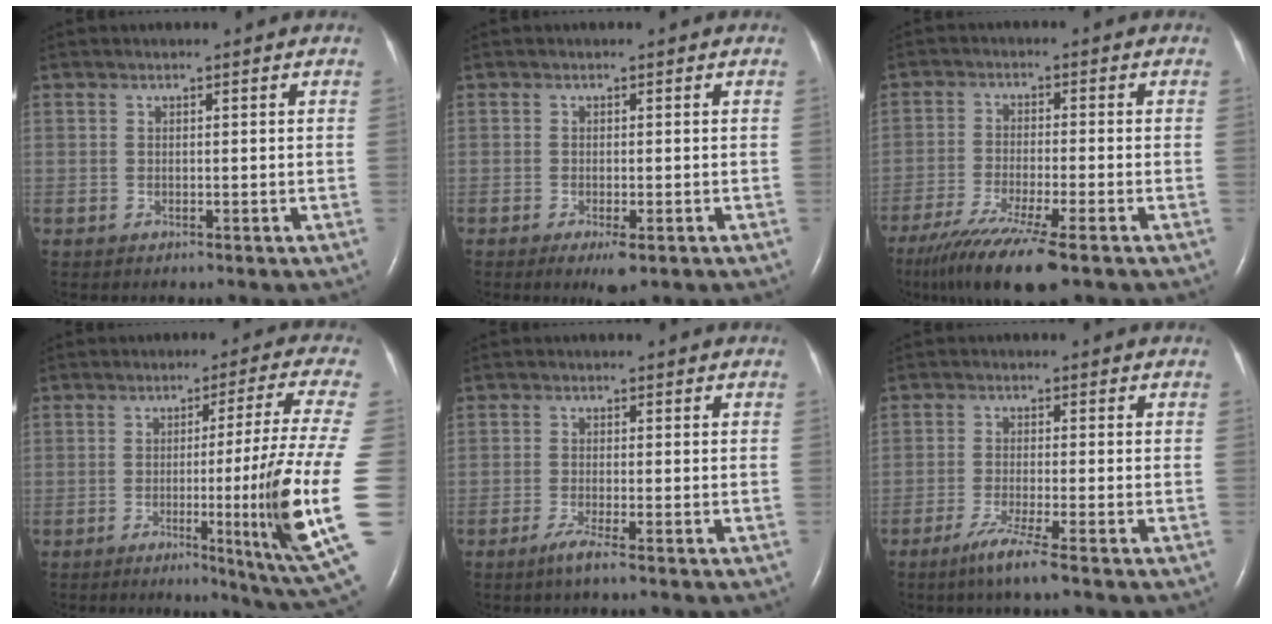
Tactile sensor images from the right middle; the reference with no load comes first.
{"total": 2.8, "force": [-1.4, 0.6, 2.4], "torque": [-0.041, -0.007, -0.021]}
{"total": 12.5, "force": [-8.8, 0.6, 8.9], "torque": [-0.165, -0.038, -0.149]}
{"total": 15.7, "force": [-3.0, -2.5, 15.2], "torque": [-0.221, -0.030, -0.050]}
{"total": 2.3, "force": [-1.5, -0.4, 1.6], "torque": [-0.039, -0.006, -0.034]}
{"total": 4.6, "force": [-3.0, -0.8, 3.3], "torque": [-0.067, -0.014, -0.061]}